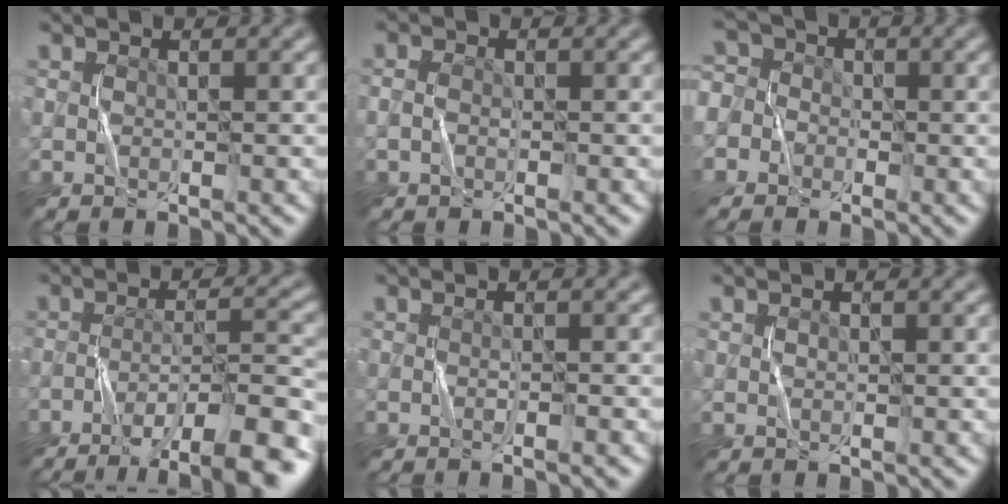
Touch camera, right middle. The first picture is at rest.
{"total": 1.1, "force": [-0.3, 0.8, 0.7], "torque": [-0.015, 0.003, -0.004]}
{"total": 6.3, "force": [0.2, 5.8, 2.3], "torque": [-0.051, 0.044, -0.051]}
{"total": 9.3, "force": [-6.4, 1.4, 6.6], "torque": [-0.092, 0.012, -0.100]}
{"total": 0.7, "force": [-0.4, -0.4, 0.3], "torque": [-0.001, 0.000, -0.009]}
{"total": 0.0}